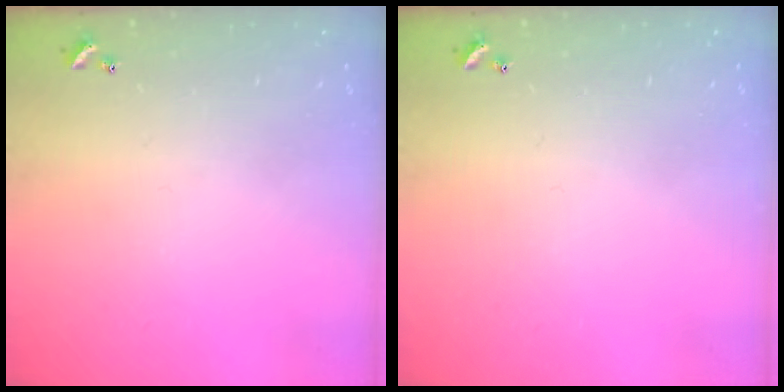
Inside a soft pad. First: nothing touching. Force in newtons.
{"total": 0.0}